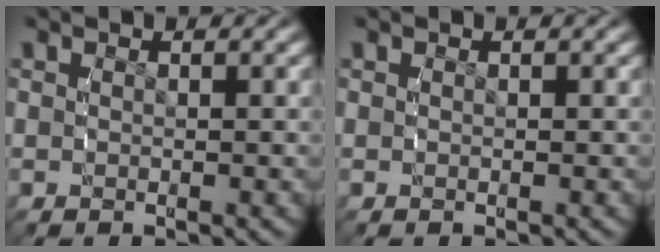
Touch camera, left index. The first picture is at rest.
{"total": 0.0}